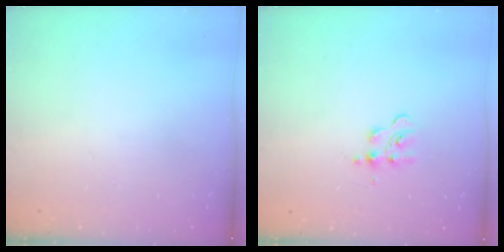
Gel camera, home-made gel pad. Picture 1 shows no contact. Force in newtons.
{"total": 7.5, "press": 7.4, "slide": 0.6}